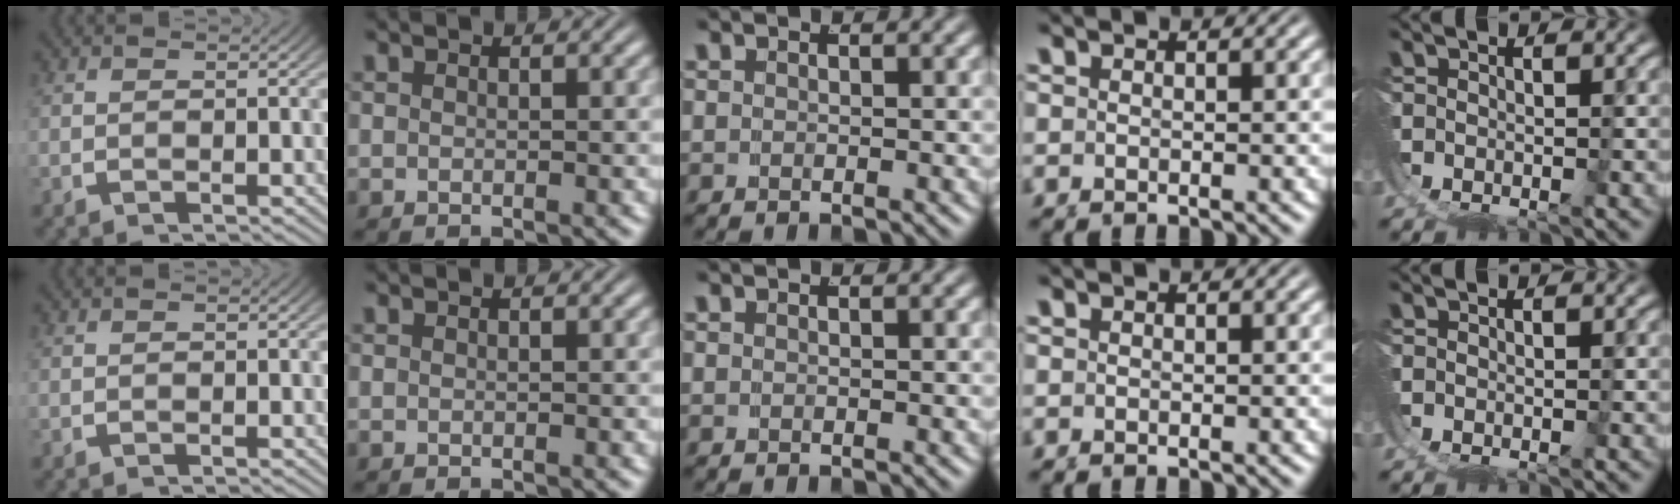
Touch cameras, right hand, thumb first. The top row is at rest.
{}